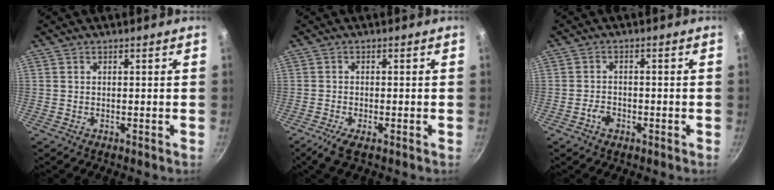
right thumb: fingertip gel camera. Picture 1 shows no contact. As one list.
[{"total": 3.5, "force": [-2.1, 0.9, 2.7], "torque": [-0.062, 0.003, -0.042]}, {"total": 2.8, "force": [-1.5, 1.9, 1.4], "torque": [-0.022, 0.014, -0.027]}]